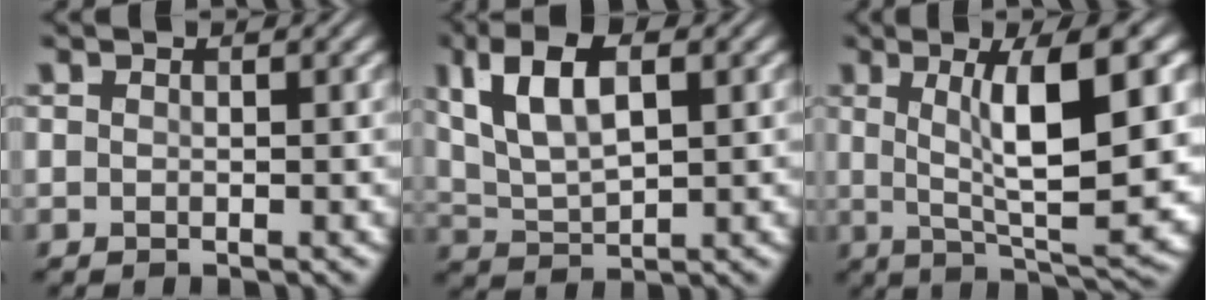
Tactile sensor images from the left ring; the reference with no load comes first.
{"total": 7.2, "force": [2.7, 3.2, 5.9], "torque": [-0.113, 0.013, 0.050]}
{"total": 10.5, "force": [2.1, 2.6, 9.9], "torque": [-0.145, 0.001, 0.041]}